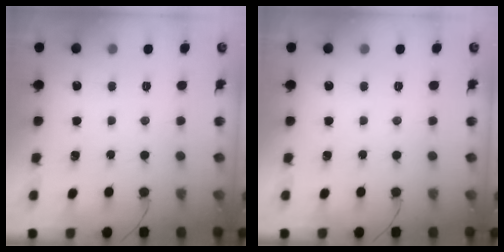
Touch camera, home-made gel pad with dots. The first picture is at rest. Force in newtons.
{"total": 0.0}